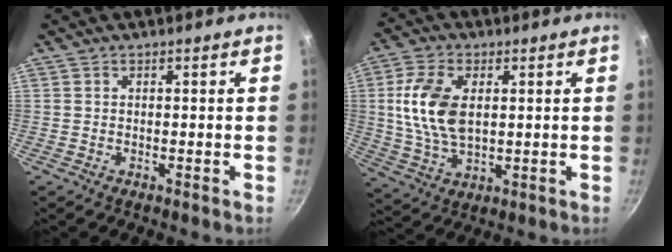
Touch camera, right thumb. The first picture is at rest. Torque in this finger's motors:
{"motor_torque": [0.66, 0.62, 1.29, -0.31, 0.42]}